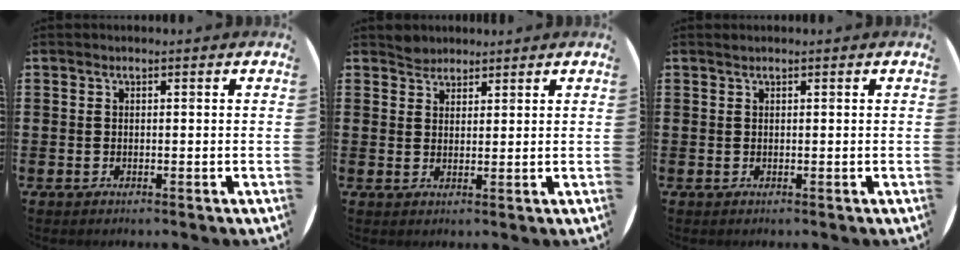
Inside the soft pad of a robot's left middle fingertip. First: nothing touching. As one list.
[{"total": 2.2, "force": [2.0, 0.7, -0.3], "torque": [0.003, 0.004, 0.041]}, {"total": 0.0}]